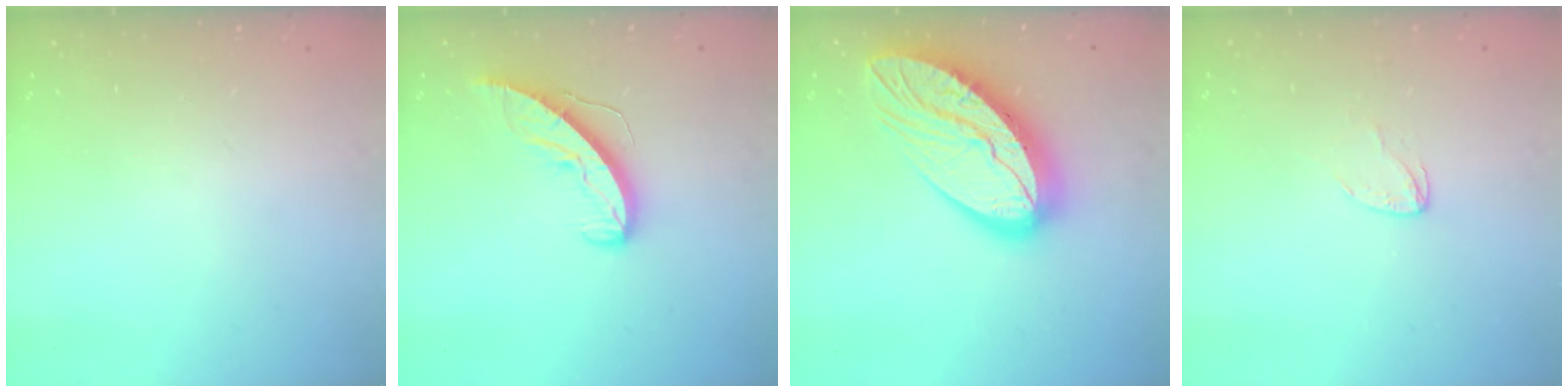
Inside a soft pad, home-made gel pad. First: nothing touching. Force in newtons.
{"total": 8.5, "press": 8.5, "slide": 0.6}
{"total": 20.8, "press": 20.7, "slide": 2.0}
{"total": 3.2, "press": 3.2, "slide": 0.3}